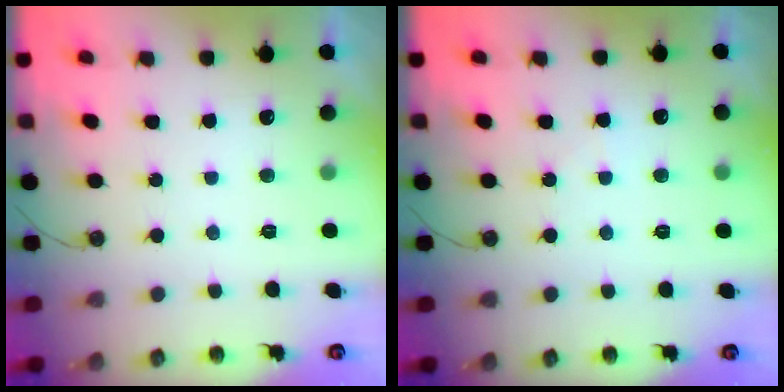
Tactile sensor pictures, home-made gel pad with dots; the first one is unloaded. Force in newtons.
{"total": 3.6, "press": 3.6, "slide": 0.5}